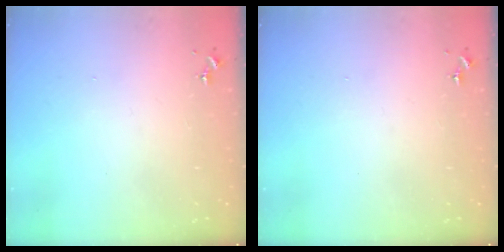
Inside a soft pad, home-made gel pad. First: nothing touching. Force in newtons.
{"total": 0.0}